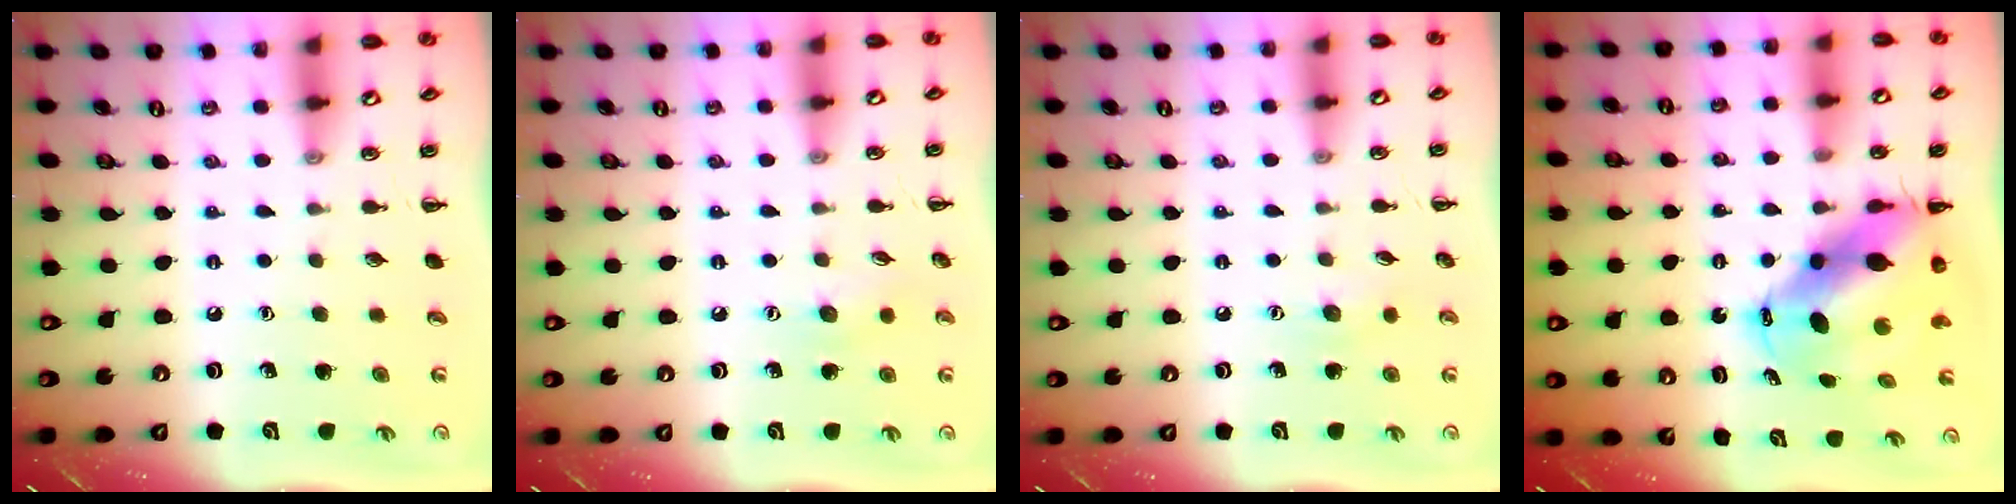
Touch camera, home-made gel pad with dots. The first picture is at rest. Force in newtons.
{"total": 5.9, "press": 5.8, "slide": 1.1}
{"total": 5.5, "press": 5.4, "slide": 1.3}
{"total": 10.5, "press": 10.1, "slide": 2.8}